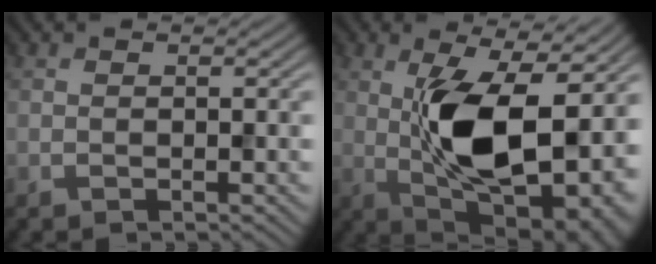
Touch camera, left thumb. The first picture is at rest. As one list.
[{"total": 14.8, "force": [0.3, 6.7, 13.2], "torque": [-0.215, -0.006, 0.005]}]